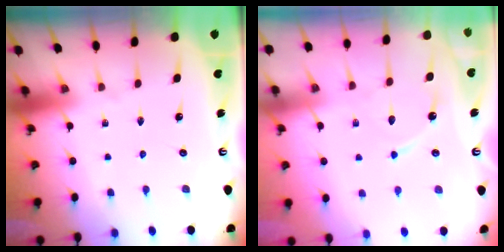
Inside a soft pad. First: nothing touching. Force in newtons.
{"total": 8.5, "press": 8.5, "slide": 0.9}